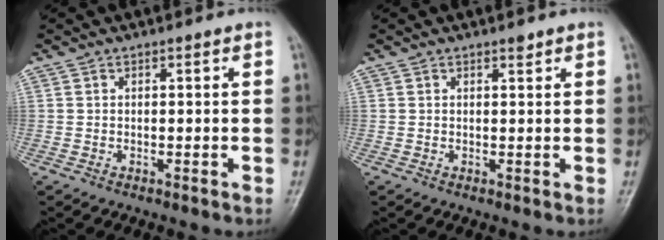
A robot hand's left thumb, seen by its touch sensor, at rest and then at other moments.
{"total": 1.1, "force": [0.8, 0.3, 0.6], "torque": [-0.007, -0.005, 0.013]}